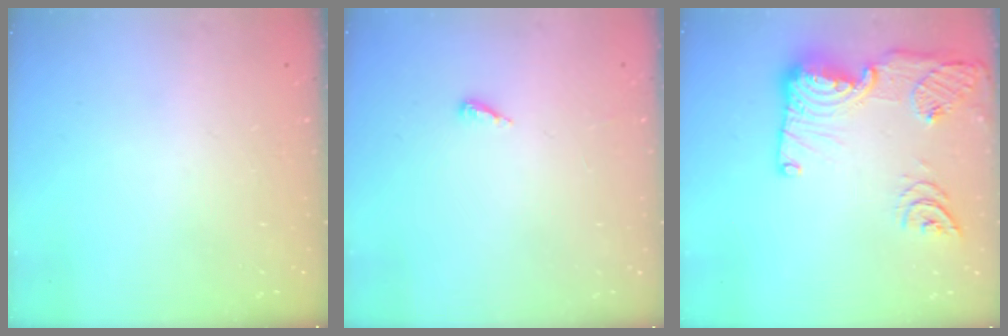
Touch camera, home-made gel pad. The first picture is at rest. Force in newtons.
{"total": 2.8, "press": 2.8, "slide": 0.2}
{"total": 19.0, "press": 19.0, "slide": 1.5}